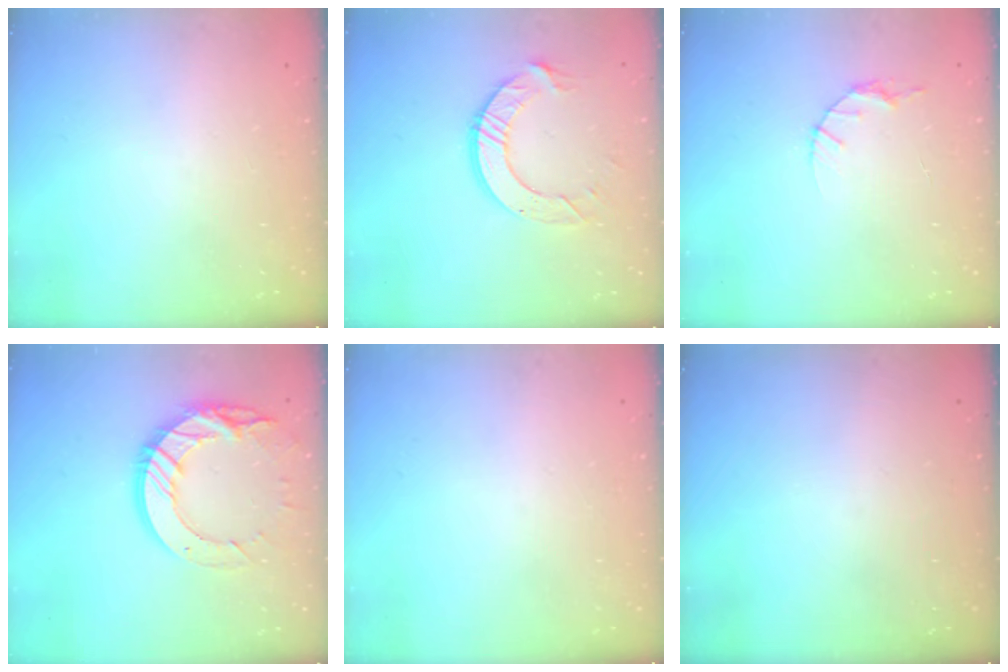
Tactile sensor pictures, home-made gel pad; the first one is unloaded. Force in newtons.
{"total": 9.7, "press": 9.7, "slide": 0.8}
{"total": 4.1, "press": 4.1, "slide": 0.5}
{"total": 15.9, "press": 15.8, "slide": 1.5}
{"total": 0.0}
{"total": 0.0}